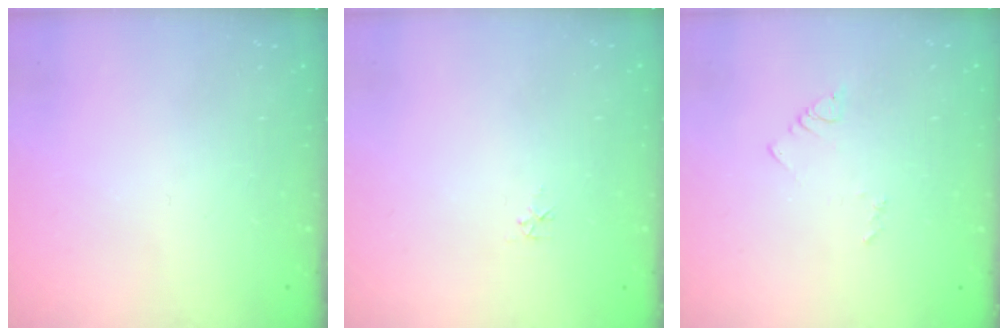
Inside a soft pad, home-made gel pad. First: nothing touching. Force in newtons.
{"total": 3.6, "press": 3.6, "slide": 0.4}
{"total": 3.7, "press": 3.7, "slide": 0.3}